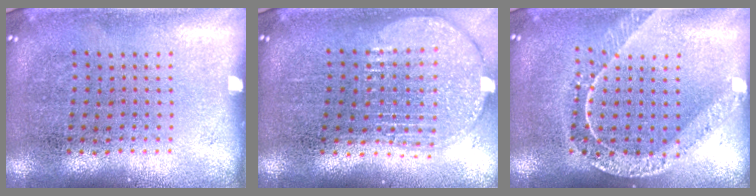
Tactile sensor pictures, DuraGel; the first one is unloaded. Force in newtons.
{"total": 2.0, "press": 1.7, "slide": 1.1}
{"total": 1.7, "press": 1.5, "slide": 0.8}